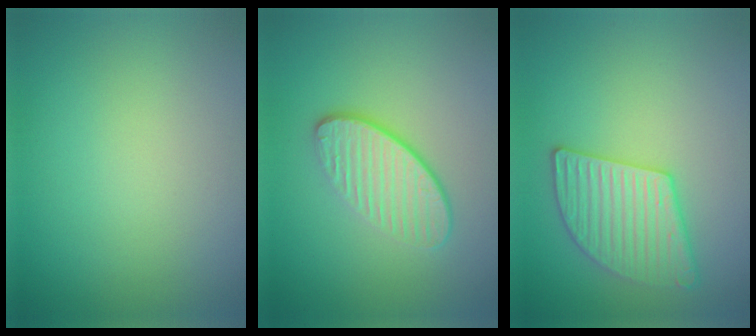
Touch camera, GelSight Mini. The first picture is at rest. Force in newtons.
{"total": 4.0, "press": 3.0, "slide": 2.7}
{"total": 4.3, "press": 4.0, "slide": 1.5}